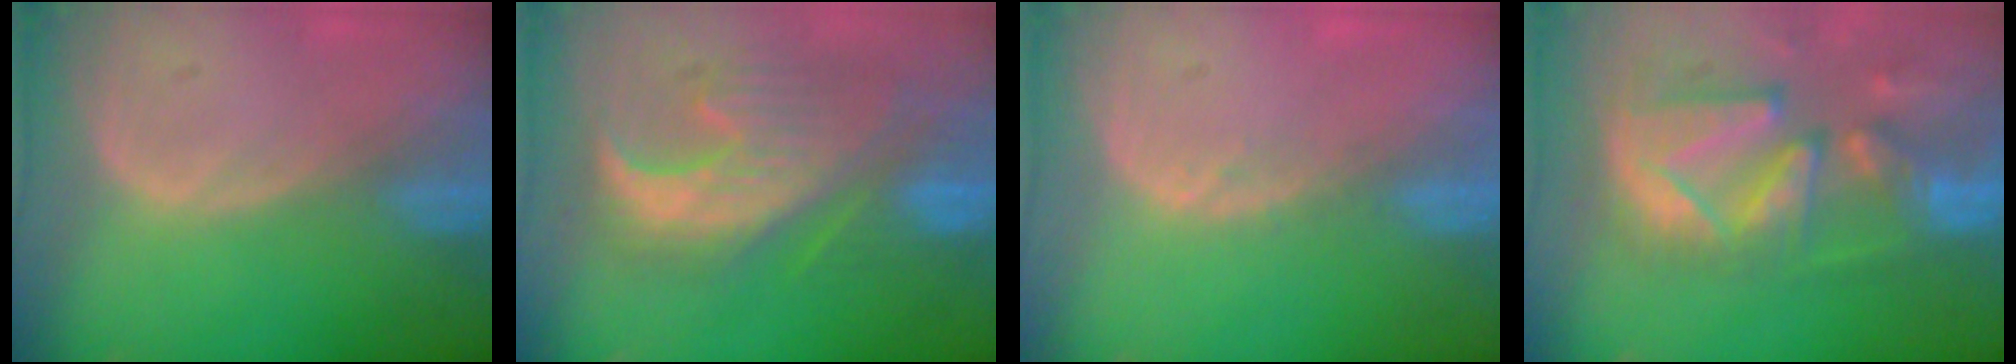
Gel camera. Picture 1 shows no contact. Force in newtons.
{"total": 10.5, "press": 10.2, "slide": 2.5}
{"total": 1.3, "press": 1.2, "slide": 0.6}
{"total": 13.2, "press": 11.3, "slide": 6.9}